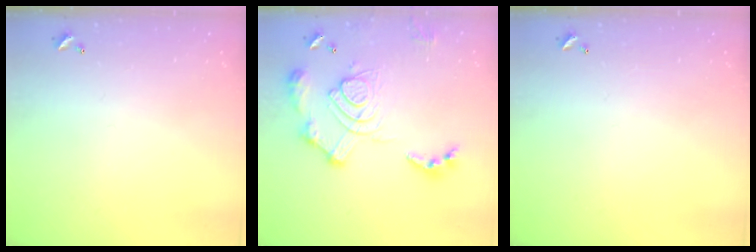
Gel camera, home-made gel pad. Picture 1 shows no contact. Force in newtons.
{"total": 17.1, "press": 17.0, "slide": 1.6}
{"total": 0.0}